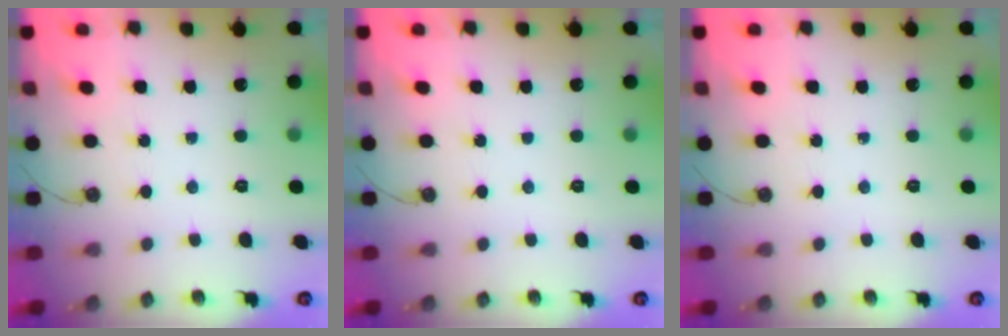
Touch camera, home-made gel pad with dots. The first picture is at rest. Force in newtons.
{"total": 0.0}
{"total": 0.0}